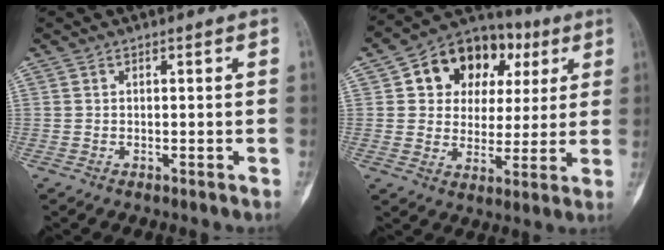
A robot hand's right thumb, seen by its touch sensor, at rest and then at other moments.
{"total": 16.6, "force": [5.7, 12.5, 9.3], "torque": [-0.085, 0.014, 0.088]}